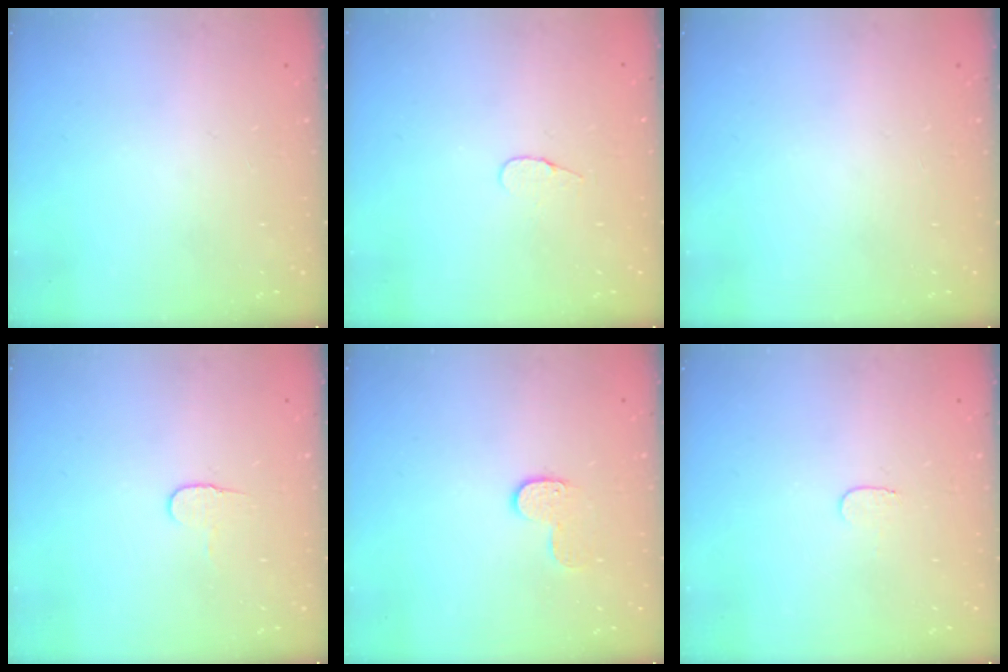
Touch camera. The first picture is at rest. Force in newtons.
{"total": 4.0, "press": 4.0, "slide": 0.4}
{"total": 0.0}
{"total": 5.4, "press": 5.4, "slide": 0.5}
{"total": 6.1, "press": 6.1, "slide": 0.2}
{"total": 3.2, "press": 3.2, "slide": 0.3}